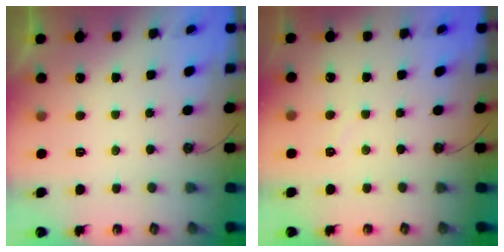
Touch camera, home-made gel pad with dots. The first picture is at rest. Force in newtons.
{"total": 2.7, "press": 2.7, "slide": 0.4}